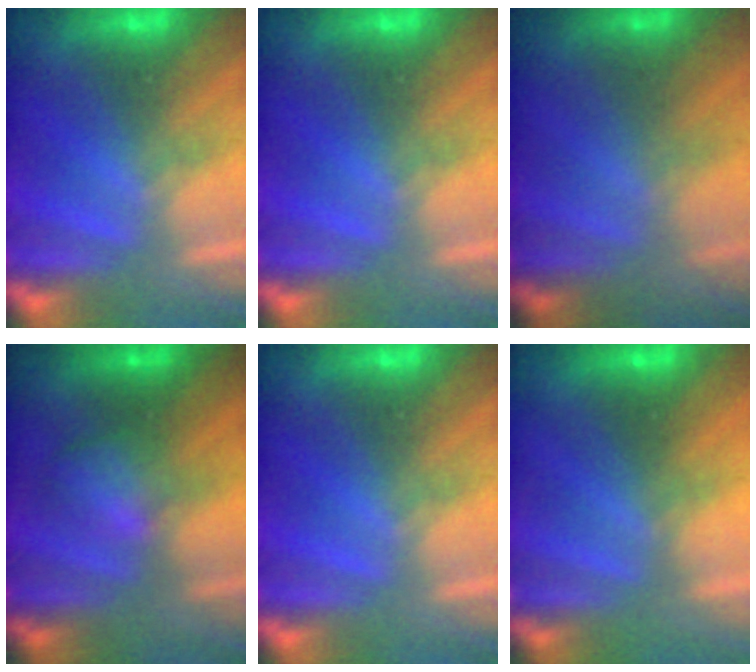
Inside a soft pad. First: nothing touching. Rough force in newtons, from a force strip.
{"total": 0.0}
{"total": 1.8}
{"total": 2.1}
{"total": 0.0}
{"total": 3.3}